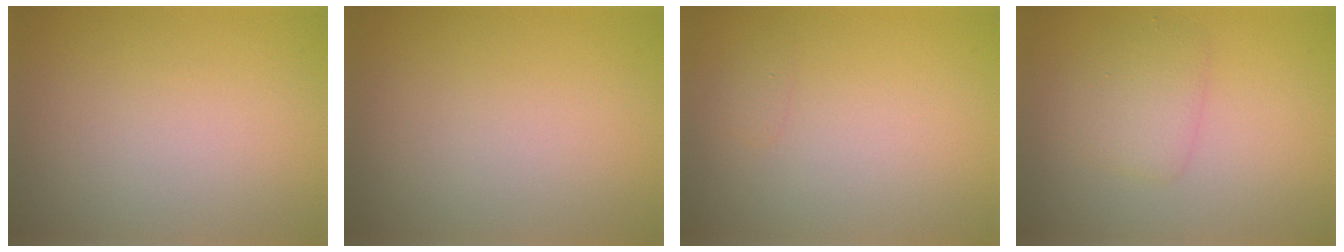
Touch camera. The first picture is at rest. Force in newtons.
{"total": 0.0}
{"total": 0.6, "press": 0.6, "slide": 0.1}
{"total": 2.3, "press": 2.3, "slide": 0.1}